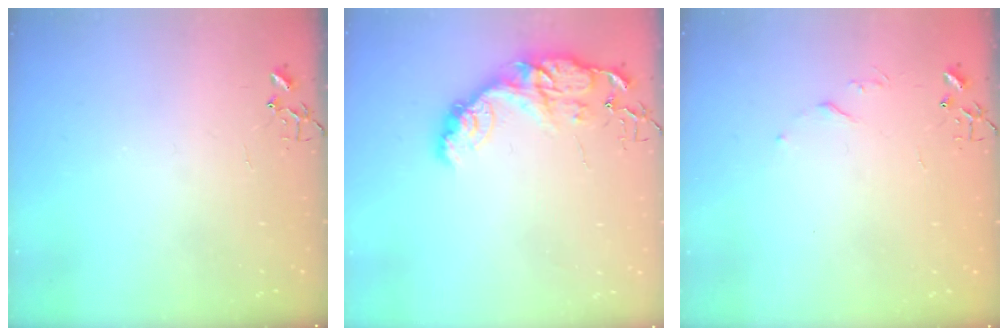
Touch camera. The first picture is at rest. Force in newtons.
{"total": 14.8, "press": 14.8, "slide": 1.1}
{"total": 3.8, "press": 3.7, "slide": 0.6}